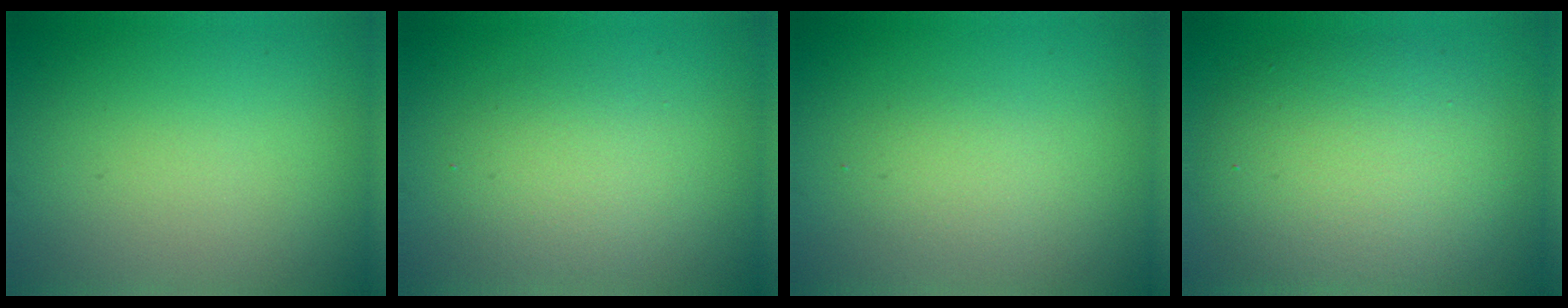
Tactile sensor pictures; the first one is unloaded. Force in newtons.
{"total": 2.8, "press": 2.8, "slide": 0.2}
{"total": 1.7, "press": 1.7, "slide": 0.2}
{"total": 7.2, "press": 7.2, "slide": 0.3}